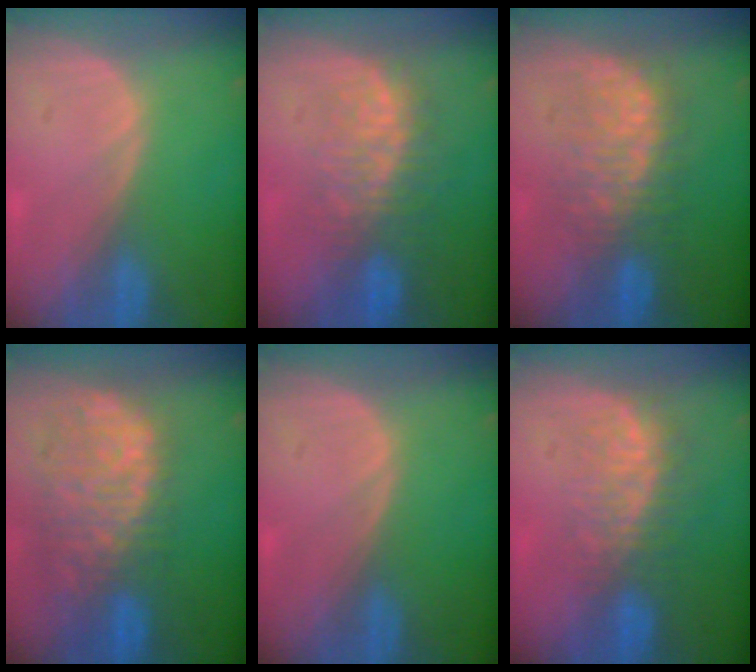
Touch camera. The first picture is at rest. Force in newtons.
{"total": 8.1, "press": 7.5, "slide": 3.1}
{"total": 7.8, "press": 7.8, "slide": 0.4}
{"total": 12.0, "press": 9.8, "slide": 6.8}
{"total": 0.0}
{"total": 7.6, "press": 7.1, "slide": 2.8}